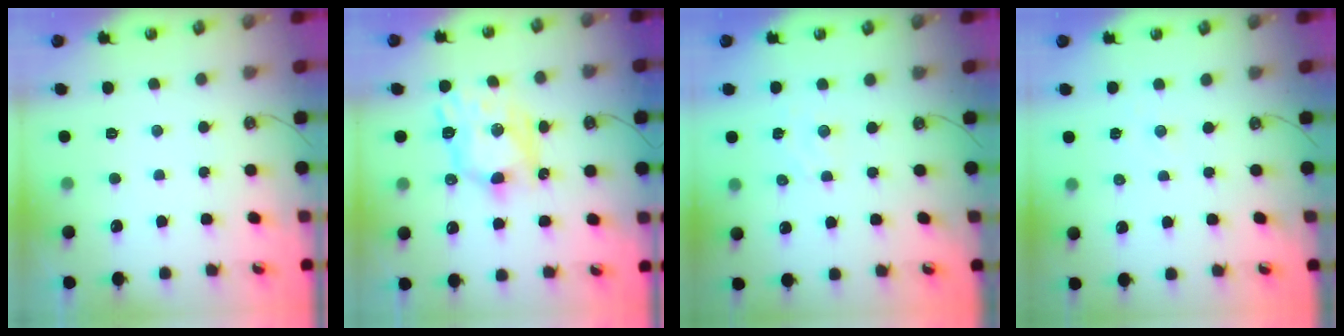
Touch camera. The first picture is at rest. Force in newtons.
{"total": 9.6, "press": 9.5, "slide": 0.9}
{"total": 4.2, "press": 4.2, "slide": 0.7}
{"total": 2.6, "press": 2.6, "slide": 0.3}